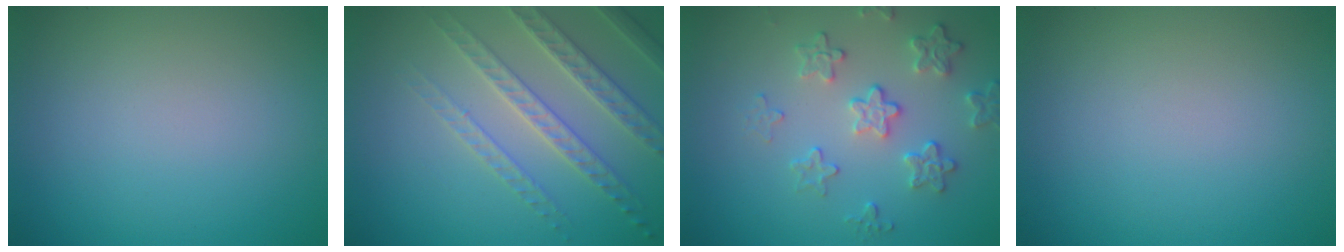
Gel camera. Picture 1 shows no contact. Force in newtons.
{"total": 3.8, "press": 3.6, "slide": 1.0}
{"total": 3.2, "press": 2.9, "slide": 1.3}
{"total": 0.0}